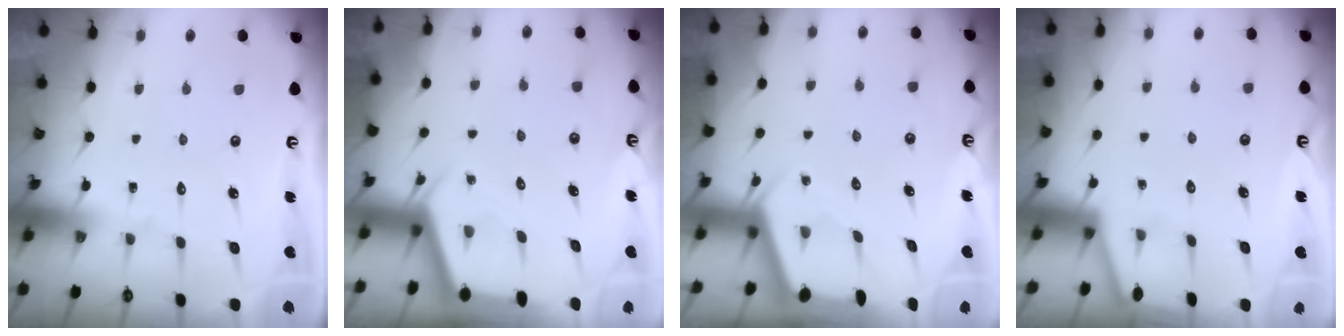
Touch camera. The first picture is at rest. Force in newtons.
{"total": 2.2, "press": 2.2, "slide": 0.2}
{"total": 2.4, "press": 2.3, "slide": 0.3}
{"total": 0.0}